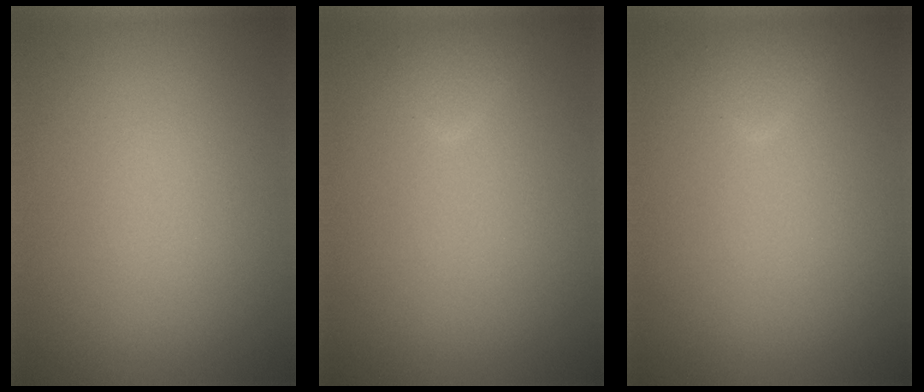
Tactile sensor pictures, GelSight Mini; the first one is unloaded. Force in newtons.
{"total": 1.1, "press": 1.1, "slide": 0.1}
{"total": 1.1, "press": 1.1, "slide": 0.1}